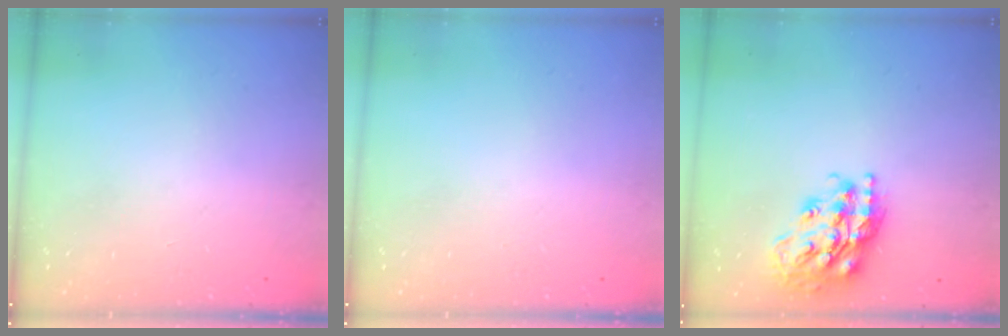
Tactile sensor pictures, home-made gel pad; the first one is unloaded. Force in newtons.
{"total": 0.0}
{"total": 19.6, "press": 19.5, "slide": 1.7}